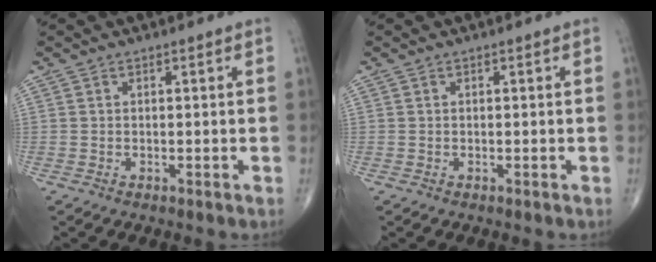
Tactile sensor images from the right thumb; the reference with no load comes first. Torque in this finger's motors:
{"motor_torque": [0.07, 0.07, -0.09, -0.05, 0.00]}